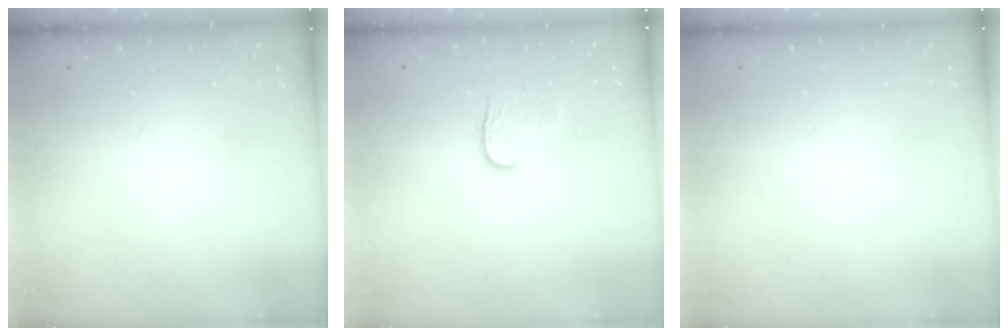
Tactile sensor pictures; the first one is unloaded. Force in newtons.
{"total": 4.0, "press": 4.0, "slide": 0.5}
{"total": 0.6, "press": 0.5, "slide": 0.2}